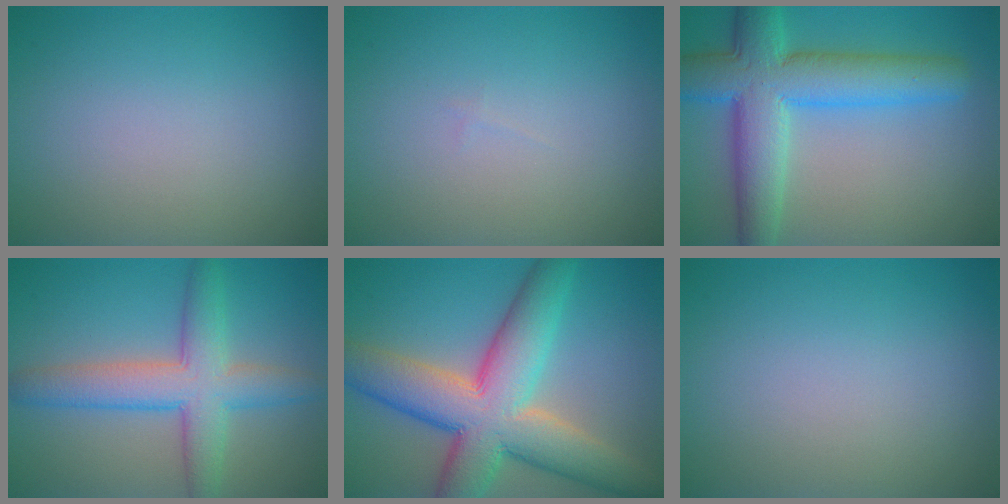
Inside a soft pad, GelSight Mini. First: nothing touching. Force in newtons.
{"total": 0.0}
{"total": 9.0, "press": 9.0, "slide": 0.4}
{"total": 6.1, "press": 6.1, "slide": 0.2}
{"total": 11.5, "press": 11.5, "slide": 0.5}
{"total": 0.0}